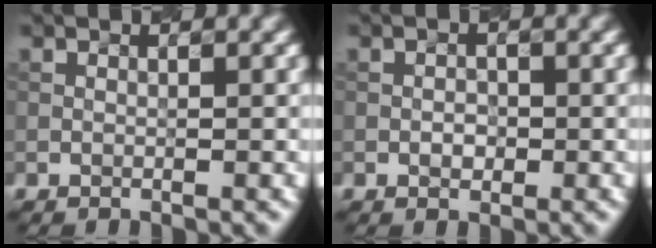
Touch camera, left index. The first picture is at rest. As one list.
[{"total": 0.7, "force": [-0.4, 0.5, 0.2], "torque": [-0.005, 0.004, 0.000]}]